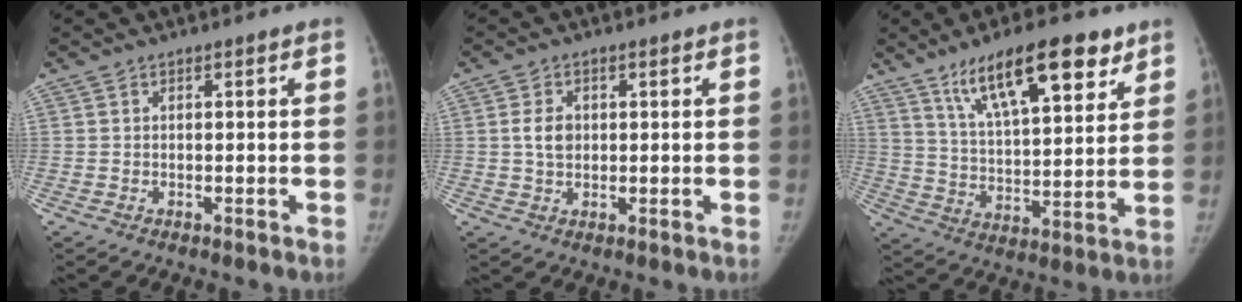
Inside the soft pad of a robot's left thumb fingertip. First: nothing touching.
{"total": 3.7, "force": [0.5, 2.6, 2.6], "torque": [-0.040, 0.001, 0.010]}
{"total": 17.6, "force": [10.8, 5.8, 12.6], "torque": [-0.175, -0.040, 0.186]}